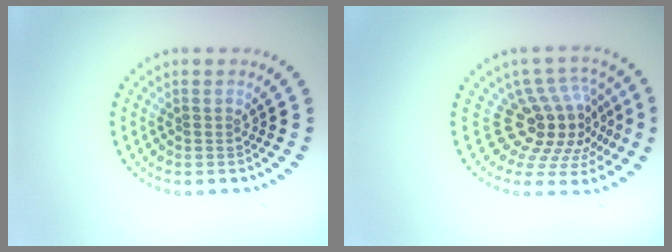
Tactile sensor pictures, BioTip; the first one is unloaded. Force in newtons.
{"total": 5.6, "press": 4.0, "slide": 3.9}